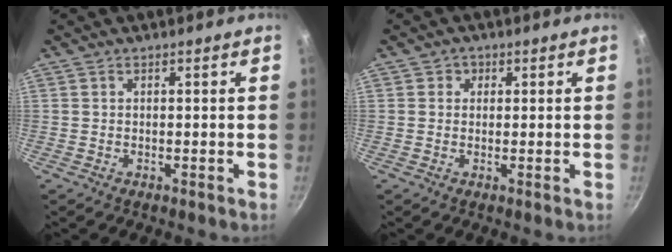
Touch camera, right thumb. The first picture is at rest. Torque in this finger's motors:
{"motor_torque": [0.03, 0.03, -0.15, 0.01, 0.00]}